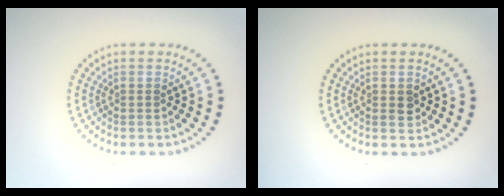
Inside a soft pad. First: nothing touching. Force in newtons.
{"total": 1.2, "press": 1.2, "slide": 0.2}